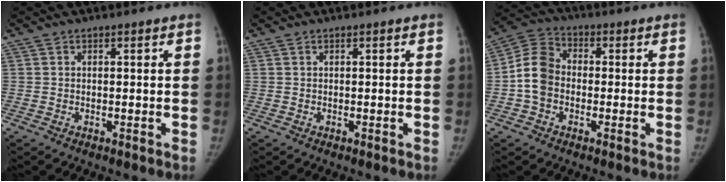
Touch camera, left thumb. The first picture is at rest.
{"total": 0.0}
{"total": 8.5, "force": [-1.2, 6.7, 5.0], "torque": [-0.090, 0.028, -0.038]}